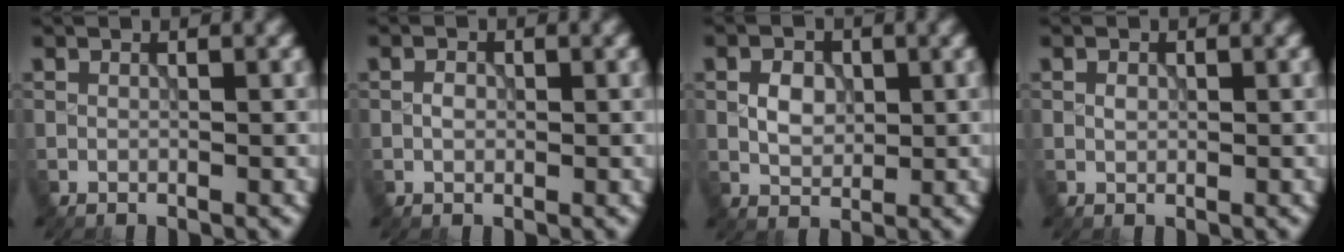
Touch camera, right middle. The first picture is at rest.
{"total": 1.0, "force": [-0.1, 0.7, 0.7], "torque": [-0.012, 0.001, -0.006]}
{"total": 2.6, "force": [0.2, 1.8, 1.8], "torque": [-0.032, 0.001, 0.003]}
{"total": 0.7, "force": [0.1, 0.5, 0.4], "torque": [-0.008, -0.001, 0.001]}